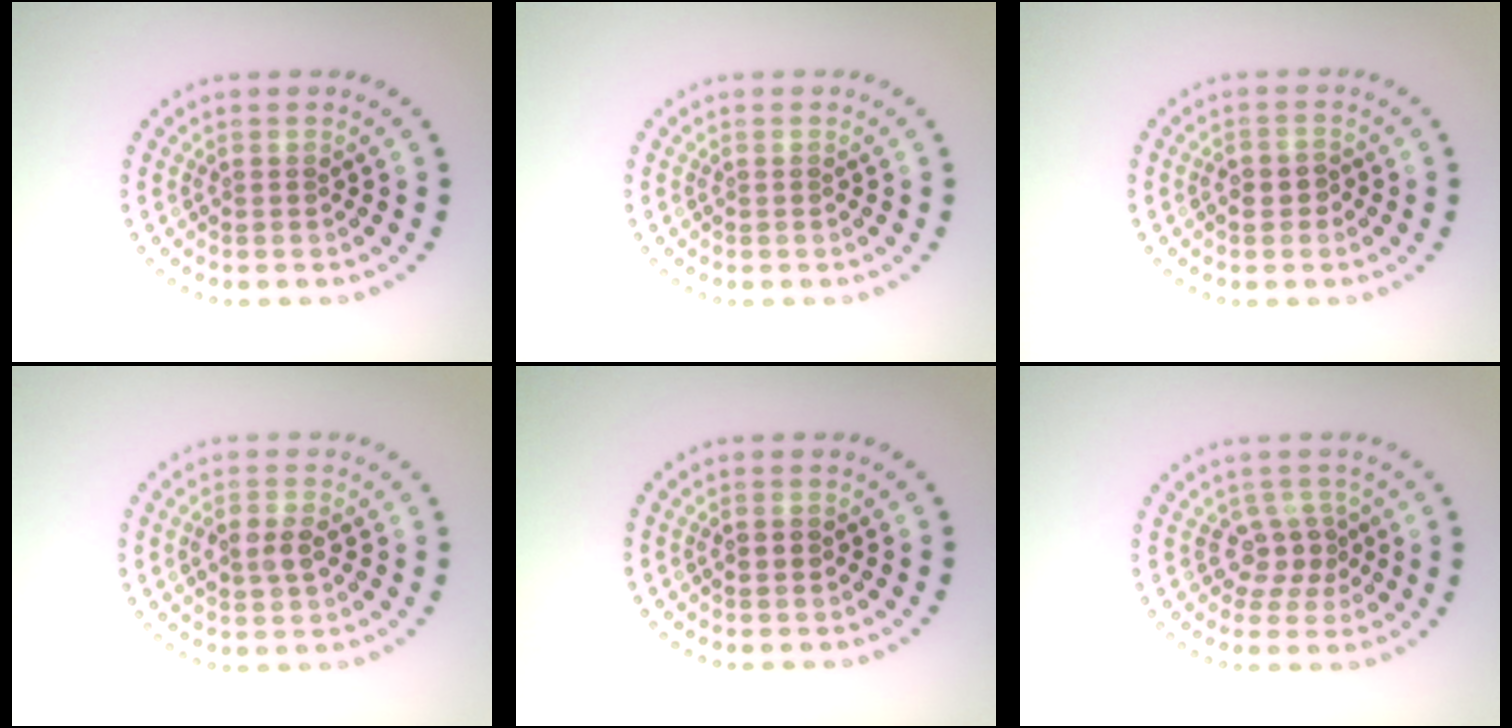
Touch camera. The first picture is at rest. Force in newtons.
{"total": 0.0}
{"total": 1.2, "press": 1.1, "slide": 0.5}
{"total": 2.4, "press": 2.4, "slide": 0.4}
{"total": 1.2, "press": 1.2, "slide": 0.1}
{"total": 2.4, "press": 1.9, "slide": 1.5}